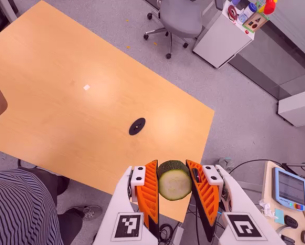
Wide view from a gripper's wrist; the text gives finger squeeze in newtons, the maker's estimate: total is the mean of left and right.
{"total": 11.0, "left": 9.9, "right": 12.0}